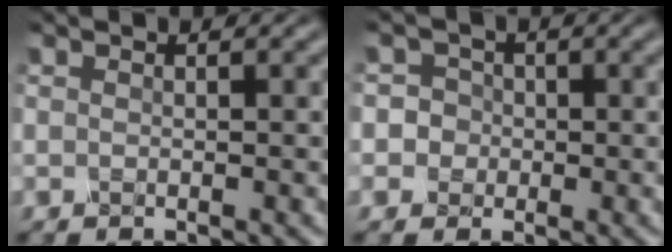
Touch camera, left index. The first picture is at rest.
{"total": 3.8, "force": [0.2, 3.6, 1.2], "torque": [0.004, 0.028, -0.017]}